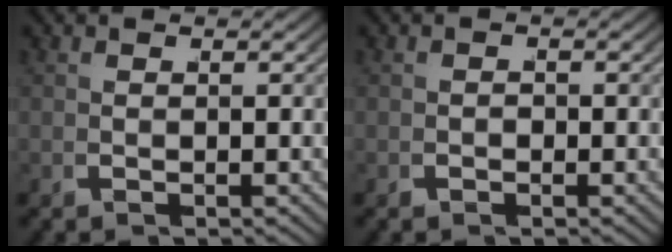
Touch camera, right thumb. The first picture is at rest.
{"total": 0.6, "force": [-0.4, 0.3, 0.1], "torque": [-0.002, 0.000, -0.014]}